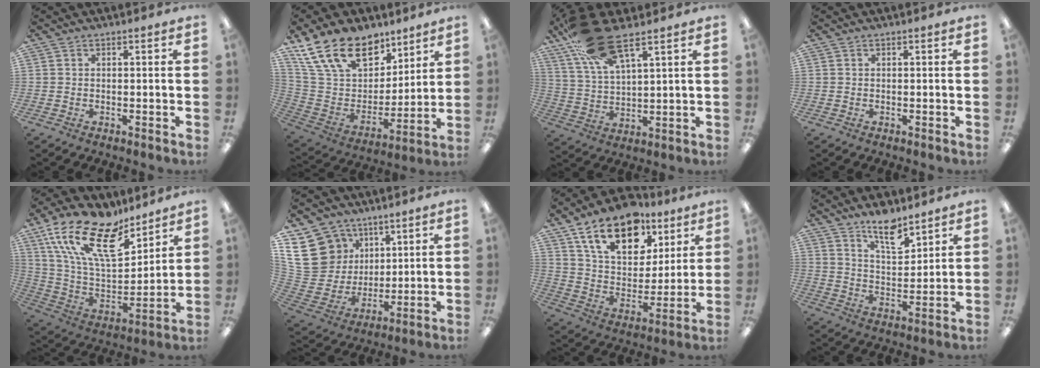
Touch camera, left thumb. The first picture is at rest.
{"total": 20.2, "force": [13.6, 11.5, 9.6], "torque": [-0.185, -0.073, 0.255]}
{"total": 17.3, "force": [11.4, 5.7, 11.8], "torque": [-0.229, -0.036, 0.200]}
{"total": 0.0}
{"total": 21.4, "force": [13.6, 9.5, 13.5], "torque": [-0.267, -0.080, 0.243]}
{"total": 18.0, "force": [8.0, 14.4, 7.1], "torque": [-0.162, -0.040, 0.161]}
{"total": 18.7, "force": [11.4, 11.0, 10.0], "torque": [-0.164, -0.049, 0.202]}
{"total": 9.6, "force": [7.7, 3.2, 4.8], "torque": [-0.074, -0.049, 0.135]}